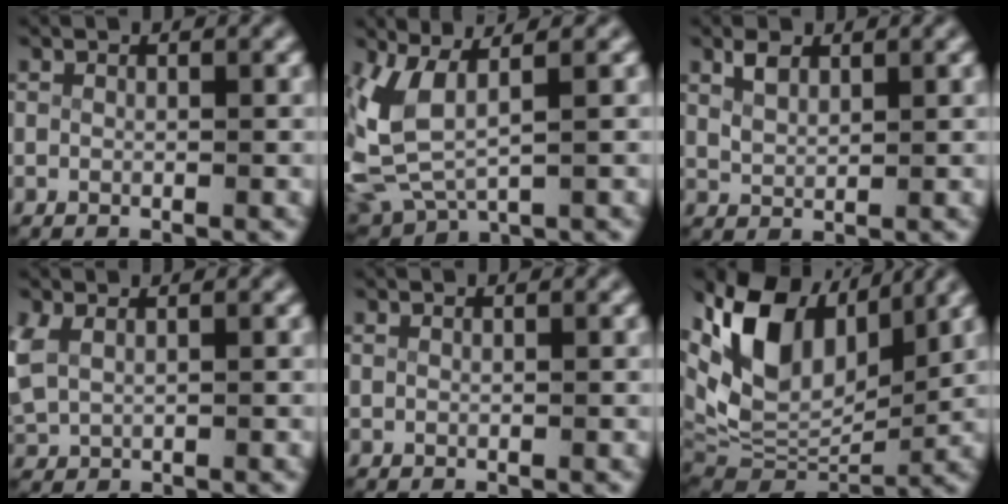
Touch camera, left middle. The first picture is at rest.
{"total": 6.8, "force": [1.3, 5.0, 4.4], "torque": [-0.133, -0.021, 0.034]}
{"total": 1.6, "force": [1.2, 0.7, 0.8], "torque": [-0.028, -0.007, 0.033]}
{"total": 2.3, "force": [0.6, 1.8, 1.2], "torque": [-0.050, -0.008, 0.027]}
{"total": 0.0}
{"total": 12.2, "force": [4.1, 7.9, 8.4], "torque": [-0.176, -0.011, 0.072]}